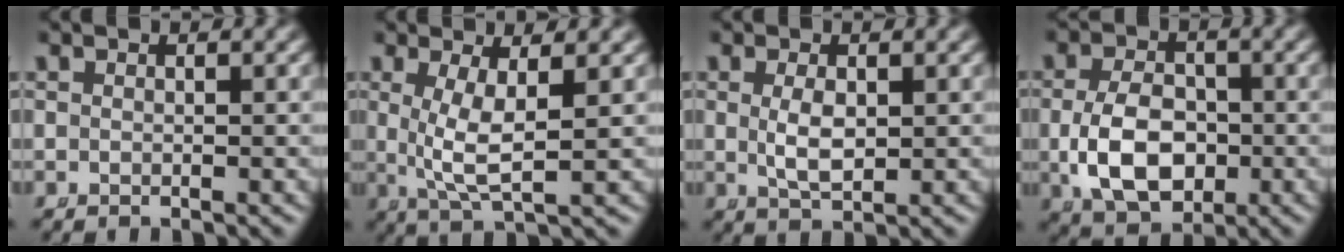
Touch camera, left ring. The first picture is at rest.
{"total": 5.2, "force": [0.6, 1.7, 4.8], "torque": [-0.090, -0.015, 0.022]}
{"total": 2.9, "force": [0.1, 1.3, 2.6], "torque": [-0.052, -0.013, 0.014]}
{"total": 6.8, "force": [-1.2, 4.7, 4.7], "torque": [-0.092, -0.023, -0.009]}